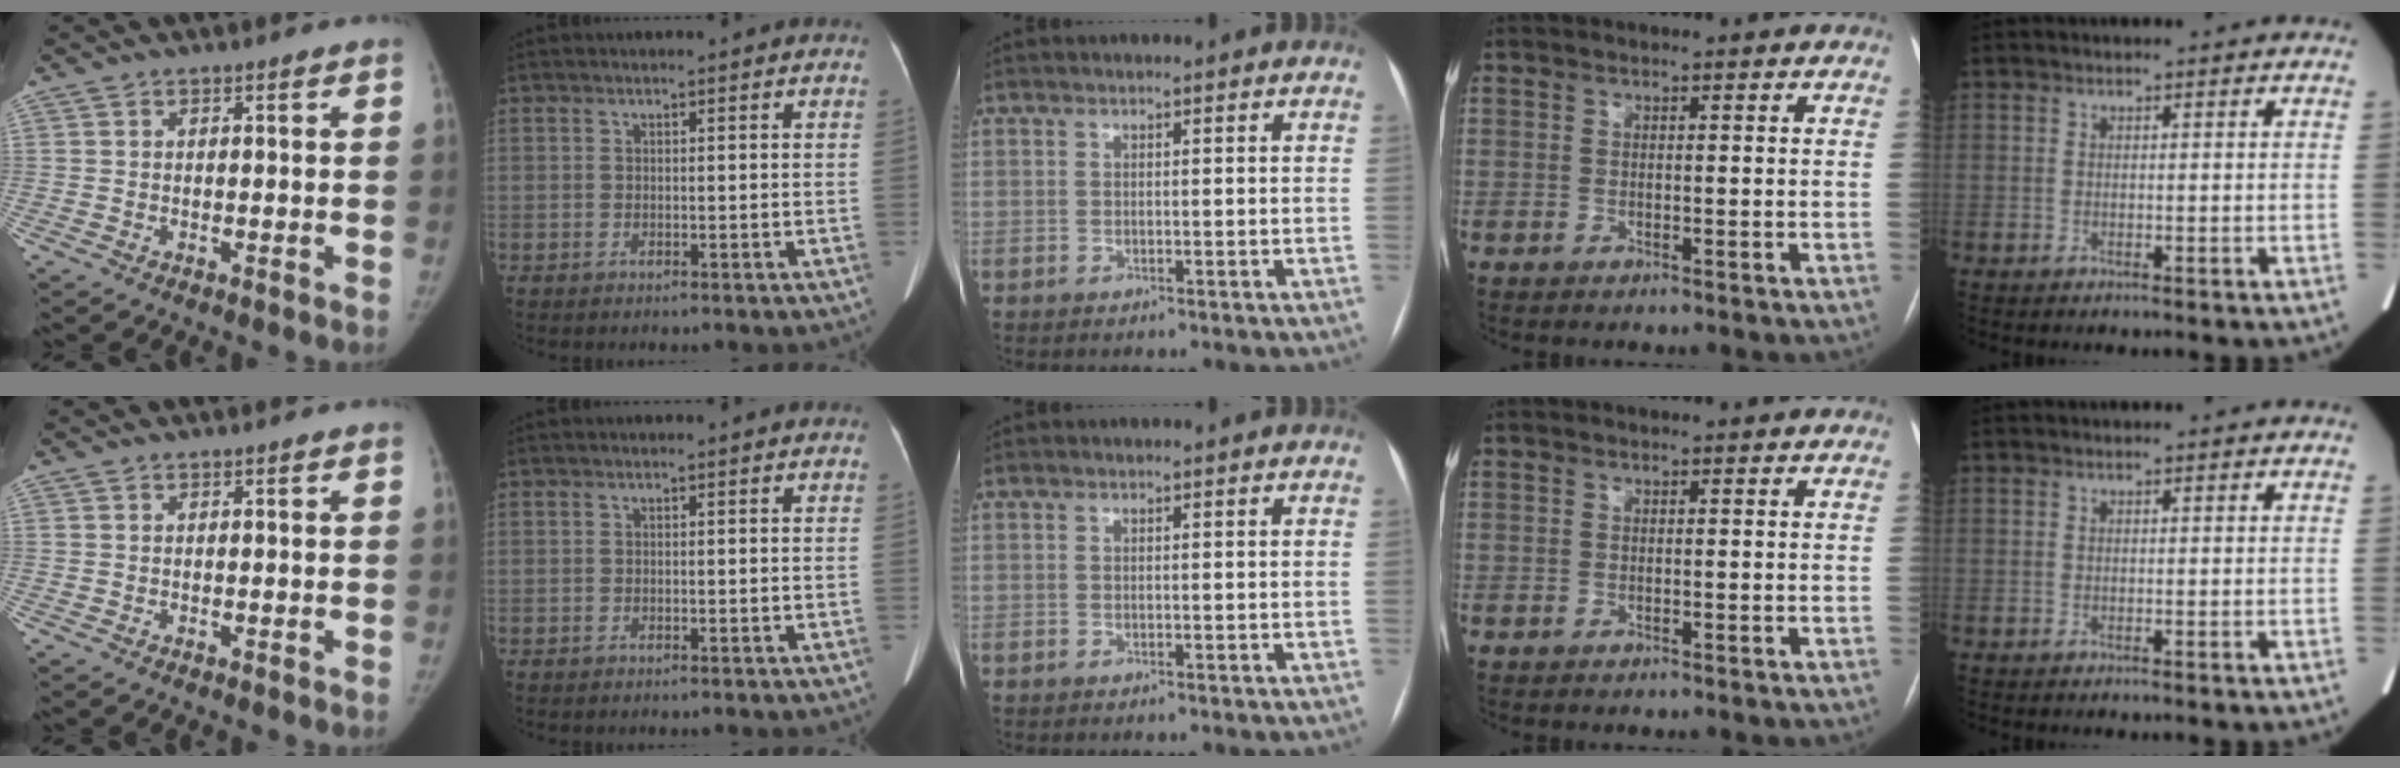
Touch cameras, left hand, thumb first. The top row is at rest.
{}